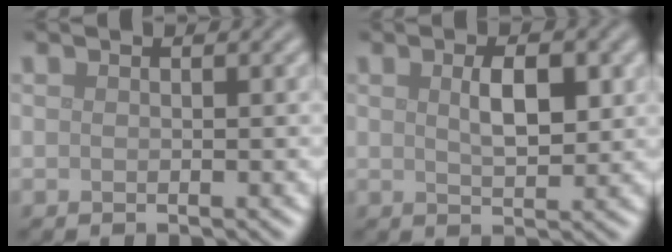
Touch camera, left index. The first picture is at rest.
{"total": 3.4, "force": [0.9, 1.4, 2.9], "torque": [-0.054, 0.001, 0.019]}